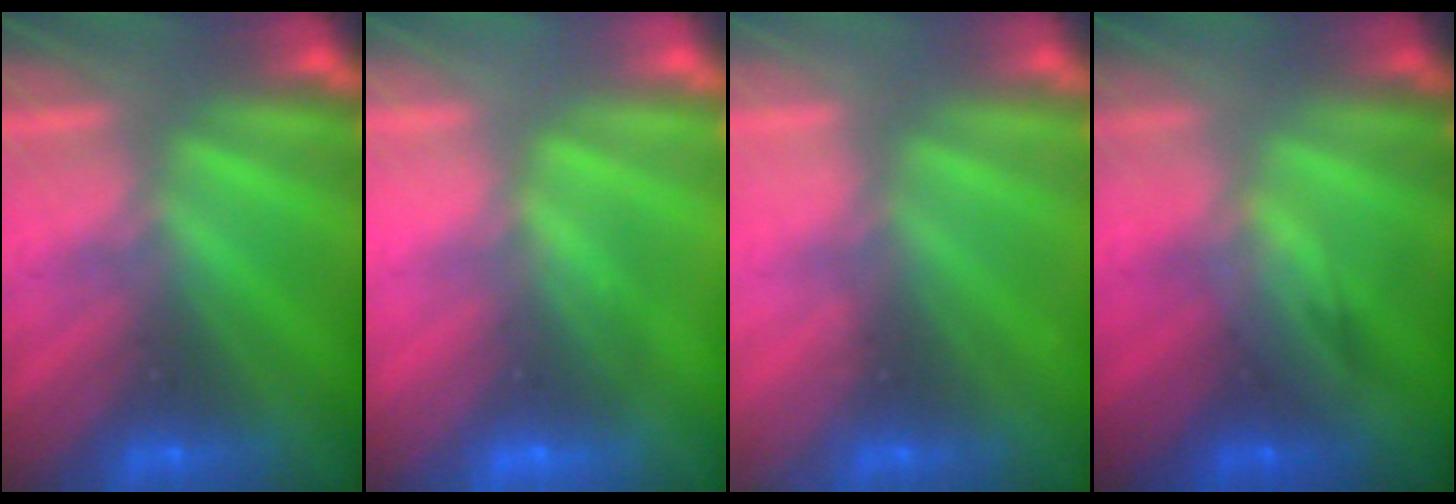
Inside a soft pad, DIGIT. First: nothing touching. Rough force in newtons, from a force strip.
{"total": 2.7}
{"total": 2.4}
{"total": 1.6}